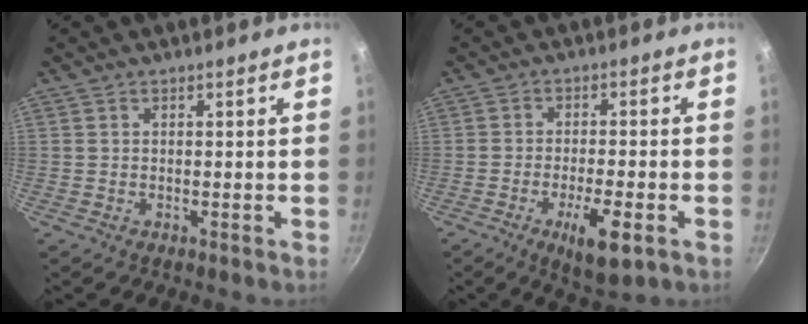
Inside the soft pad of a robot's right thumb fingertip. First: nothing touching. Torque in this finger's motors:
{"motor_torque": [1.35, 1.04, 0.72, -1.17, 0.23]}